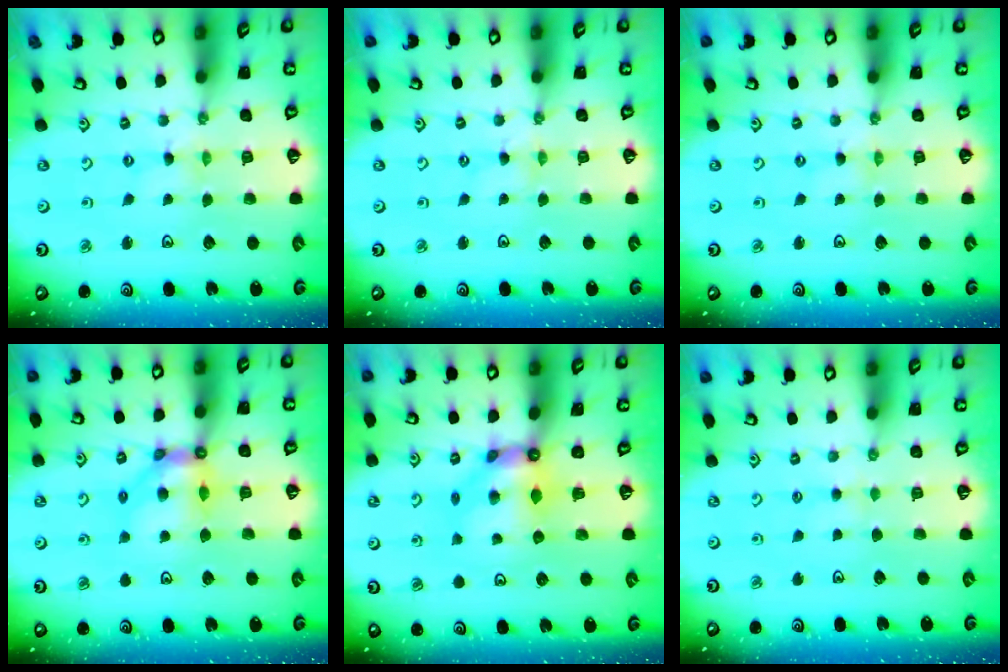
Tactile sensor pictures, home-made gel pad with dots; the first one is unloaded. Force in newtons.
{"total": 0.8, "press": 0.8, "slide": 0.2}
{"total": 0.0}
{"total": 8.4, "press": 8.3, "slide": 0.9}
{"total": 7.6, "press": 7.6, "slide": 0.5}
{"total": 2.1, "press": 2.0, "slide": 0.4}